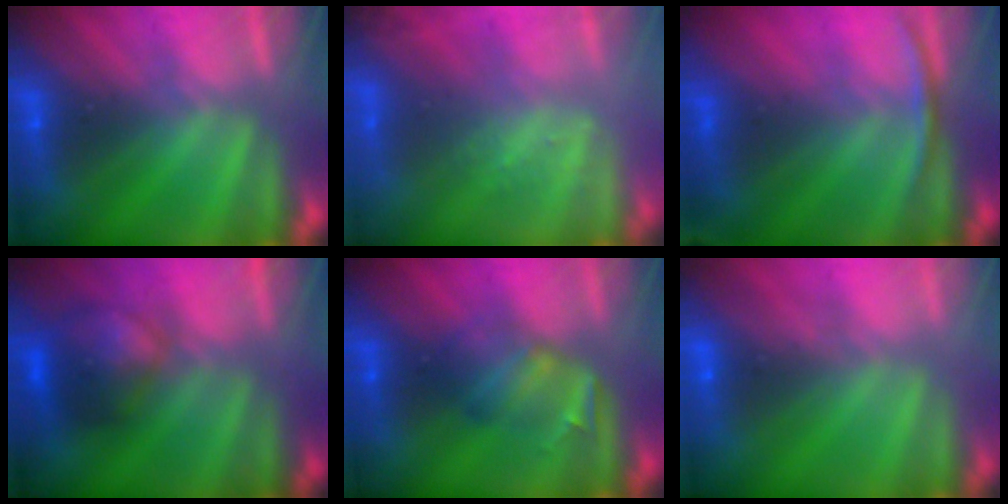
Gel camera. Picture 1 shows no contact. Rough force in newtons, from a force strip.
{"total": 2.4}
{"total": 2.7}
{"total": 7.7}
{"total": 2.4}
{"total": 4.8}